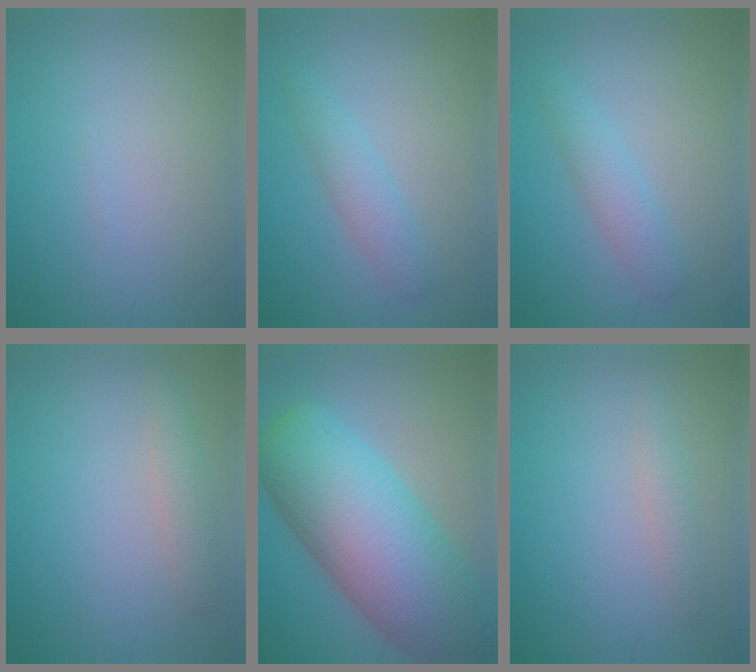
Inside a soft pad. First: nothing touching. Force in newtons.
{"total": 2.3, "press": 2.3, "slide": 0.0}
{"total": 2.3, "press": 2.3, "slide": 0.0}
{"total": 1.7, "press": 1.7, "slide": 0.0}
{"total": 15.0, "press": 15.0, "slide": 0.5}
{"total": 1.3, "press": 1.3, "slide": 0.1}